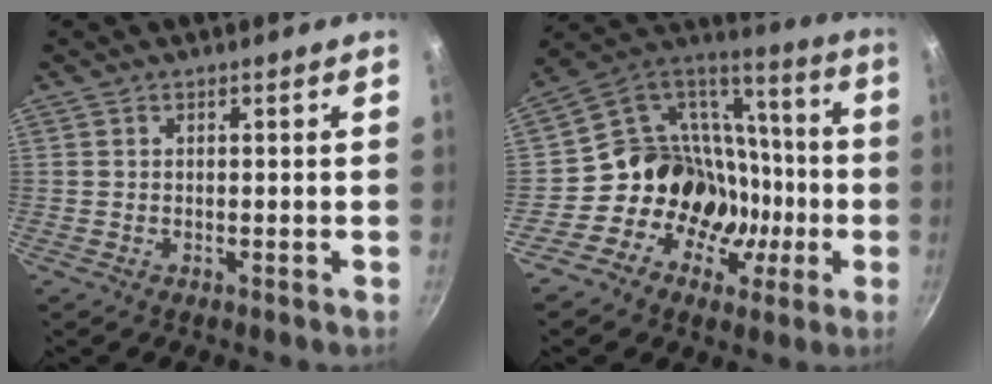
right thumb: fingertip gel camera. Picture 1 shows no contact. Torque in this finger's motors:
{"motor_torque": [0.85, 0.69, 1.08, -0.84, 0.03]}